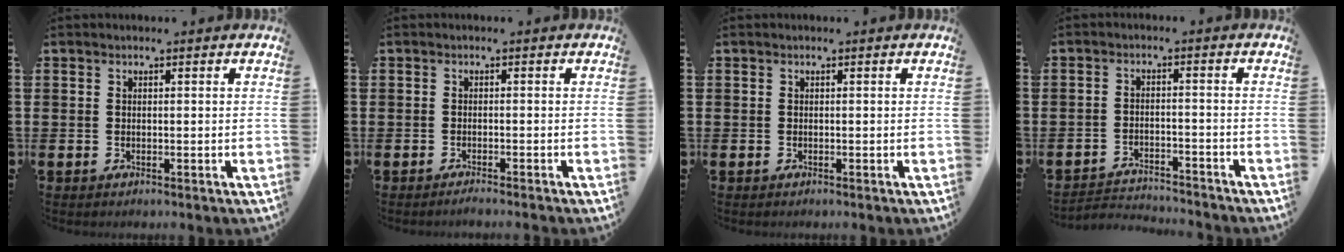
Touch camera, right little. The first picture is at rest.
{"total": 0.8, "force": [-0.7, -0.1, 0.4], "torque": [-0.005, -0.004, -0.014]}
{"total": 0.0}
{"total": 2.7, "force": [-2.7, 0.3, 0.0], "torque": [-0.006, 0.002, -0.059]}